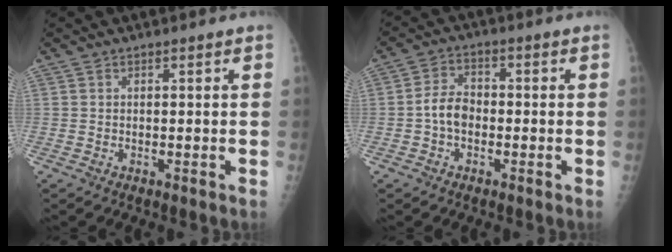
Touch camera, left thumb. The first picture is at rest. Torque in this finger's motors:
{"motor_torque": [-0.05, -0.02, 0.09, -0.13, 0.00]}